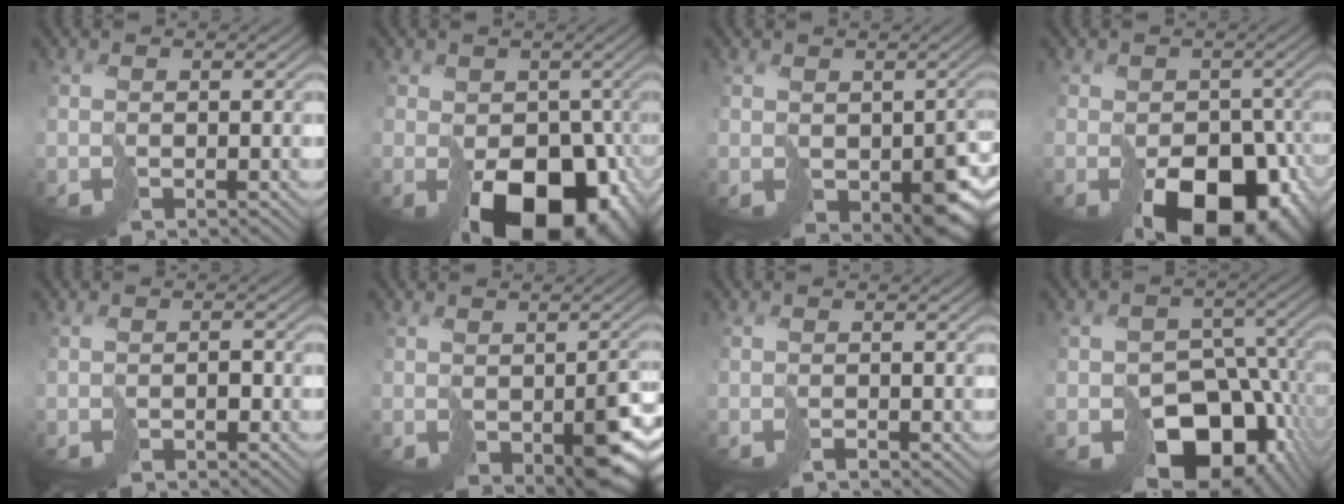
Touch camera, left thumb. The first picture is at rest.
{"total": 16.4, "force": [-5.8, 11.0, 10.7], "torque": [-0.165, -0.046, -0.067]}
{"total": 6.1, "force": [-1.1, 4.0, 4.5], "torque": [-0.071, -0.028, -0.006]}
{"total": 15.6, "force": [-7.1, 10.0, 9.7], "torque": [-0.139, -0.038, -0.094]}
{"total": 1.4, "force": [-0.9, 0.8, 0.8], "torque": [-0.015, 0.003, -0.018]}
{"total": 6.7, "force": [-2.1, 3.7, 5.2], "torque": [-0.080, -0.027, -0.016]}
{"total": 0.7, "force": [-0.6, 0.3, 0.3], "torque": [-0.005, 0.001, -0.013]}
{"total": 17.9, "force": [-7.6, 13.2, 9.4], "torque": [-0.144, -0.034, -0.104]}